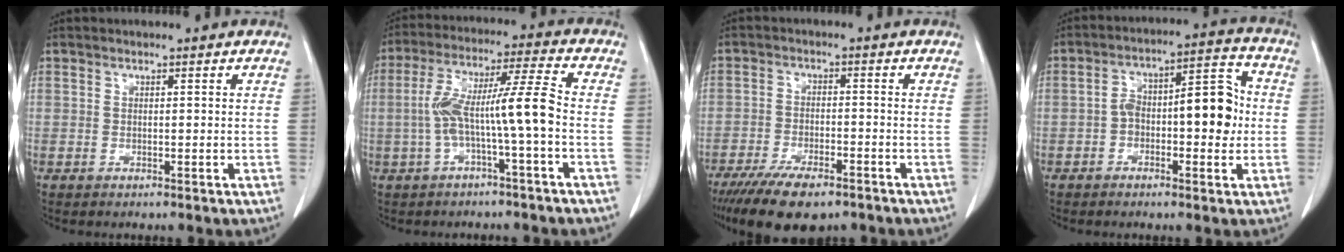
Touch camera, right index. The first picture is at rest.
{"total": 10.0, "force": [-1.8, -0.2, 9.8], "torque": [-0.189, 0.034, -0.033]}
{"total": 10.5, "force": [-7.7, 3.5, 6.2], "torque": [-0.100, -0.013, -0.123]}
{"total": 10.5, "force": [-0.9, 4.0, 9.6], "torque": [-0.143, 0.043, -0.012]}